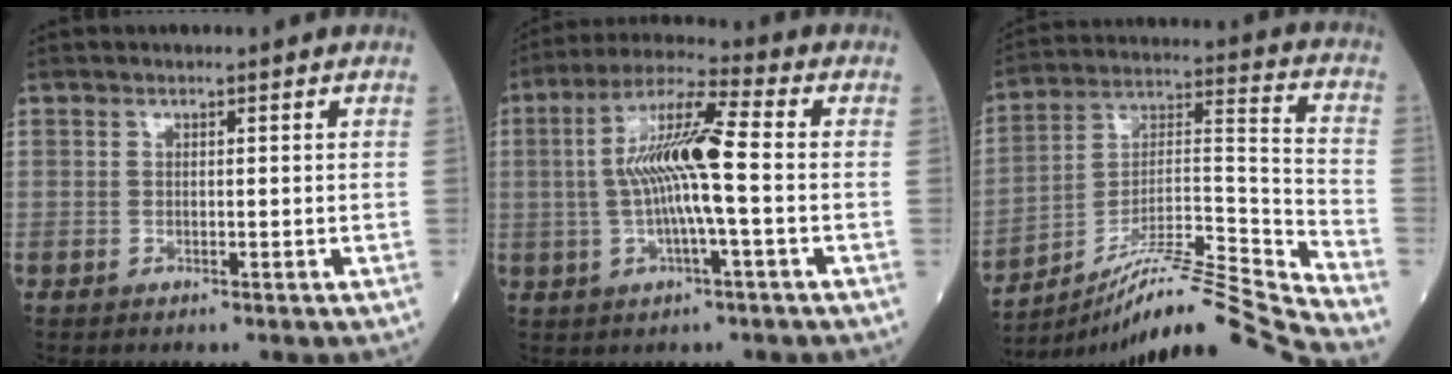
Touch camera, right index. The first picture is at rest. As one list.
[{"total": 11.4, "force": [-0.4, 0.8, 11.3], "torque": [-0.218, 0.015, -0.014]}, {"total": 20.1, "force": [-17.6, -2.5, 9.3], "torque": [-0.149, 0.024, -0.296]}]